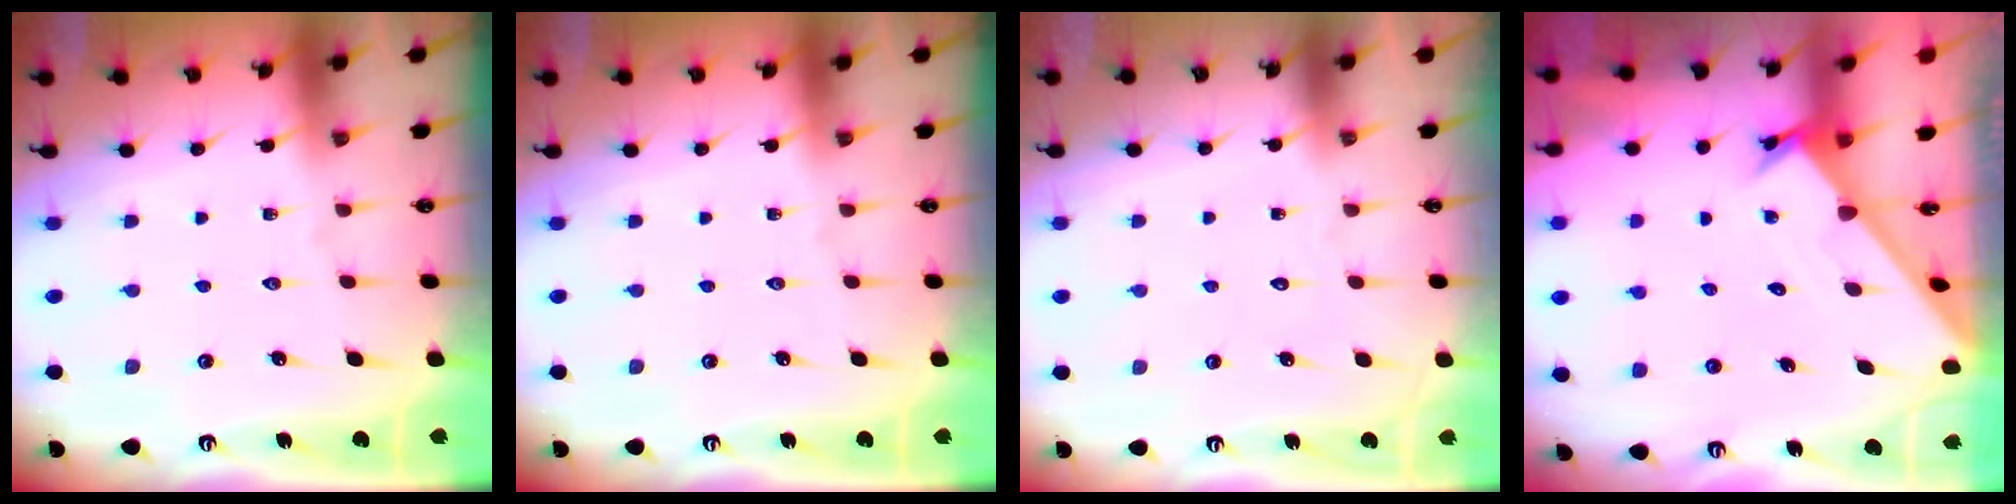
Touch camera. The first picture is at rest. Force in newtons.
{"total": 0.0}
{"total": 1.6, "press": 1.6, "slide": 0.1}
{"total": 1.6, "press": 1.5, "slide": 0.1}